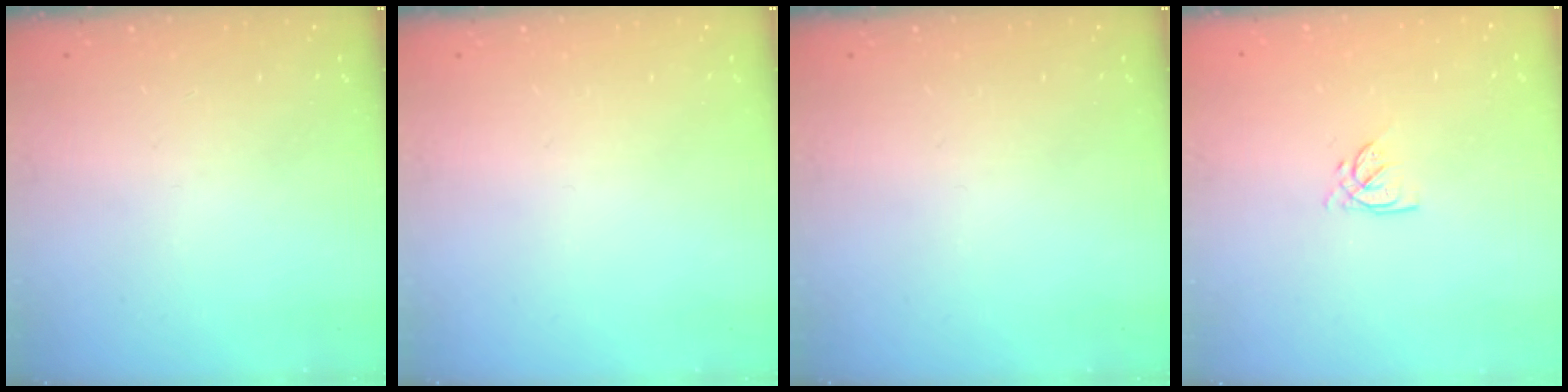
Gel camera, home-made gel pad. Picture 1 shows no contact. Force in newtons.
{"total": 0.0}
{"total": 0.0}
{"total": 2.8, "press": 2.8, "slide": 0.1}